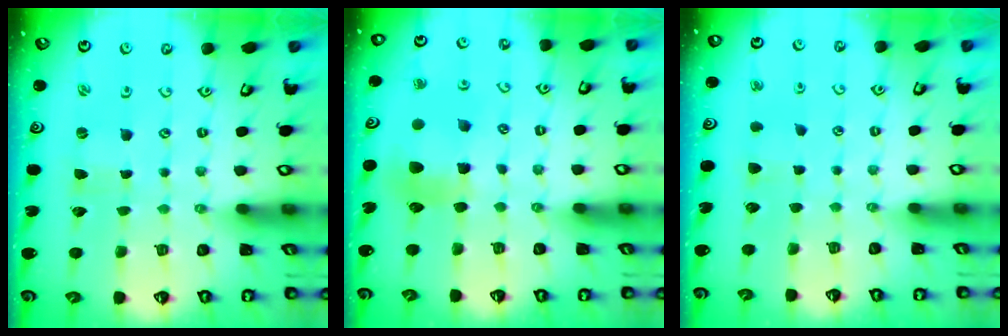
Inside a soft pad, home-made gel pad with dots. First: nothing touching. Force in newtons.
{"total": 7.9, "press": 7.9, "slide": 0.5}
{"total": 4.0, "press": 3.9, "slide": 0.5}